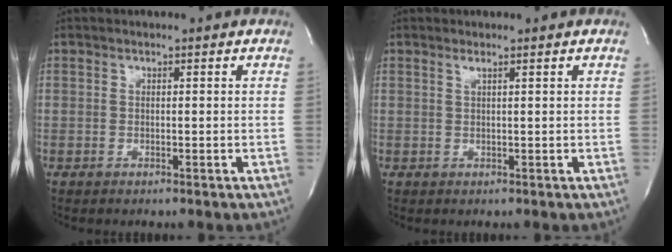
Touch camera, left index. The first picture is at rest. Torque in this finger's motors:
{"motor_torque": [0.10, -0.08, 0.05, 0.02]}